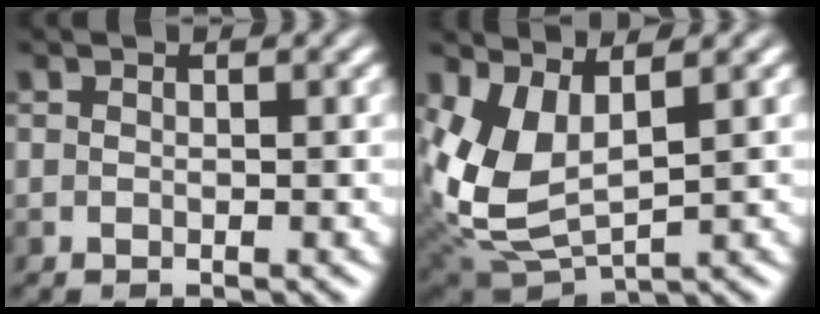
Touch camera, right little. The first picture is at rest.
{"total": 5.6, "force": [1.4, 3.0, 4.6], "torque": [-0.113, -0.014, 0.038]}